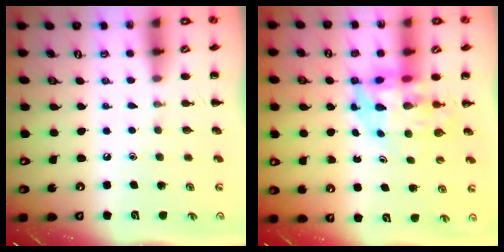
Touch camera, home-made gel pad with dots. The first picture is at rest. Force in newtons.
{"total": 6.4, "press": 6.2, "slide": 1.9}